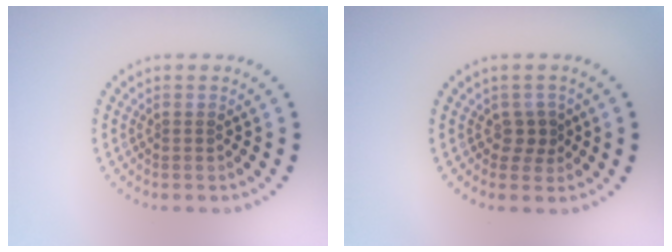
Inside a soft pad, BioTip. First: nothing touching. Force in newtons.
{"total": 1.4, "press": 1.2, "slide": 0.7}